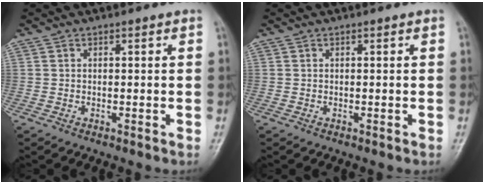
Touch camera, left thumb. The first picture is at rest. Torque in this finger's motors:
{"motor_torque": [0.00, 0.00, 0.00, 0.00, 0.00]}